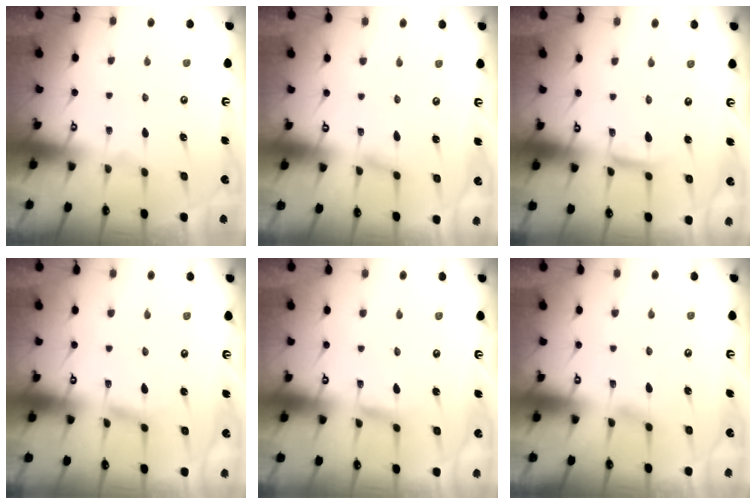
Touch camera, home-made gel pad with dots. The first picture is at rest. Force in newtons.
{"total": 1.3, "press": 1.3, "slide": 0.1}
{"total": 5.0, "press": 4.9, "slide": 0.4}
{"total": 3.1, "press": 3.0, "slide": 0.3}
{"total": 2.4, "press": 2.4, "slide": 0.2}
{"total": 4.2, "press": 4.2, "slide": 0.5}